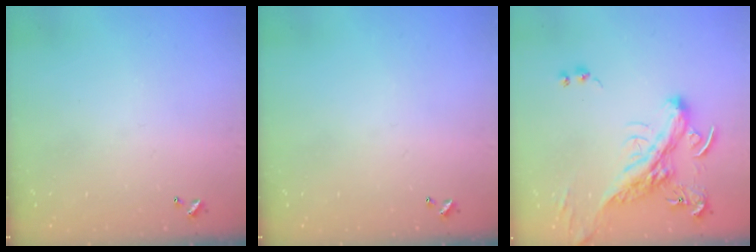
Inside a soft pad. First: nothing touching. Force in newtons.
{"total": 0.0}
{"total": 4.8, "press": 4.4, "slide": 1.9}